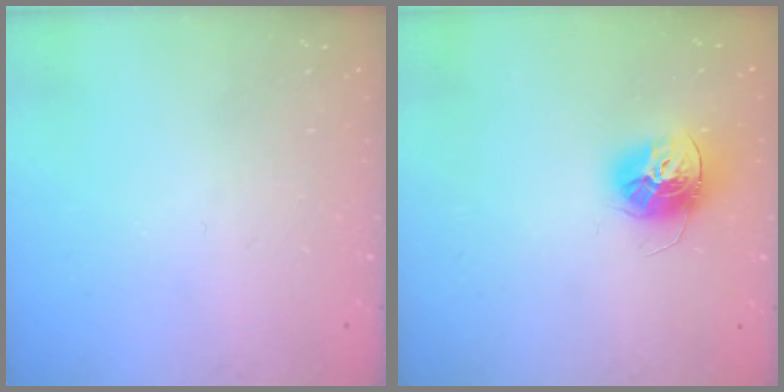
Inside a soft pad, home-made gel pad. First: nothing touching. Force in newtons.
{"total": 13.4, "press": 13.4, "slide": 1.2}